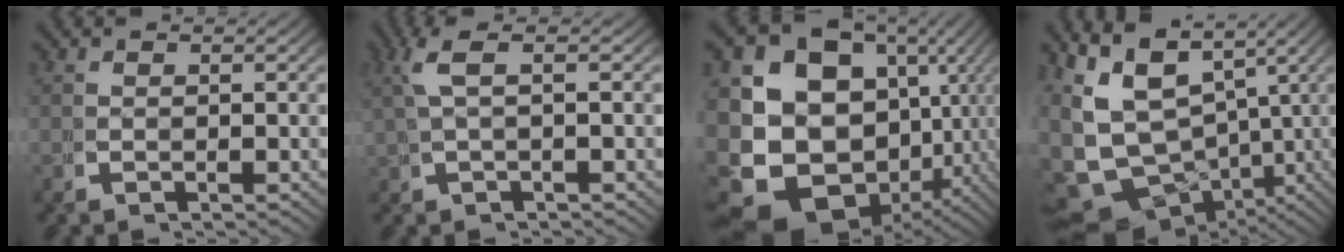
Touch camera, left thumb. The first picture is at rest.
{"total": 3.0, "force": [1.1, 0.6, 2.7], "torque": [-0.065, 0.009, 0.028]}
{"total": 22.3, "force": [-1.8, 17.3, 14.0], "torque": [-0.307, -0.087, -0.001]}
{"total": 14.4, "force": [-2.0, 10.5, 9.7], "torque": [-0.203, -0.080, 0.009]}